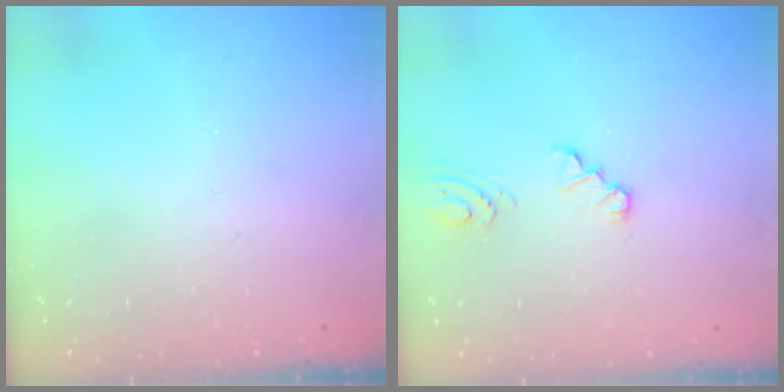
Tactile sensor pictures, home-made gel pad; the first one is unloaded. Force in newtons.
{"total": 1.4, "press": 1.4, "slide": 0.2}